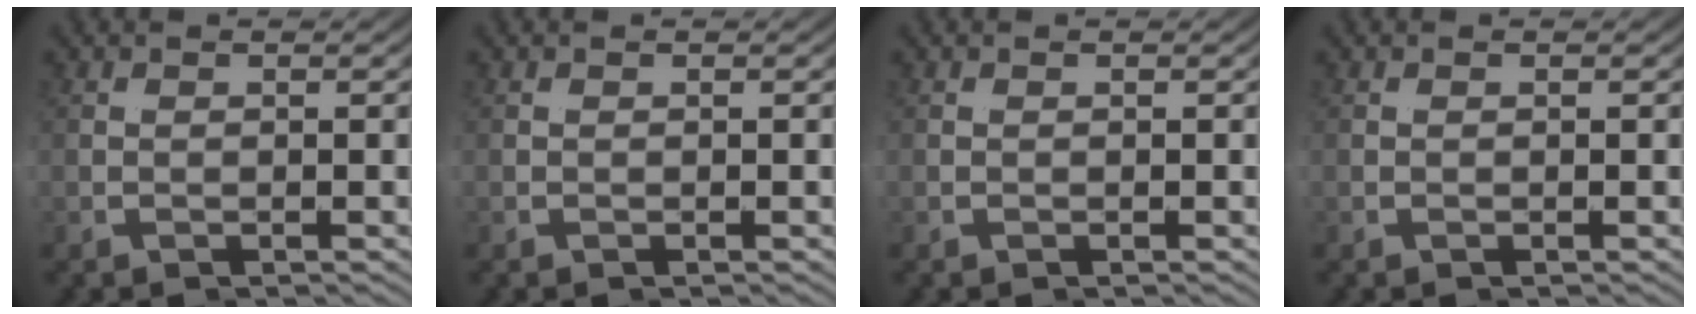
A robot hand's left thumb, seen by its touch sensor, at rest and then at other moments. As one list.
[{"total": 0.0}, {"total": 0.0}, {"total": 0.0}]